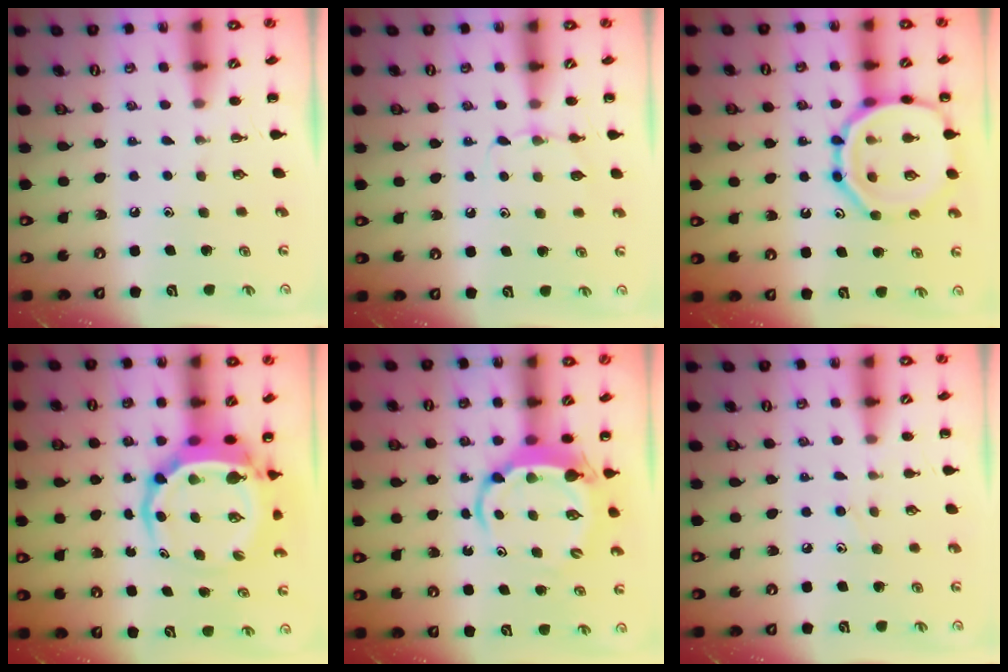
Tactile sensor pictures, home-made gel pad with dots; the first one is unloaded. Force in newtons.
{"total": 5.5, "press": 5.2, "slide": 1.7}
{"total": 16.9, "press": 16.8, "slide": 1.7}
{"total": 7.3, "press": 7.1, "slide": 1.8}
{"total": 6.7, "press": 6.6, "slide": 1.3}
{"total": 7.6, "press": 7.1, "slide": 2.6}